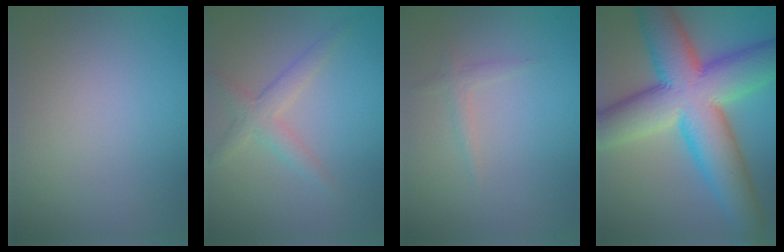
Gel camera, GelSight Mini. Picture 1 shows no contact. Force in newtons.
{"total": 2.5, "press": 2.5, "slide": 0.0}
{"total": 1.0, "press": 1.0, "slide": 0.0}
{"total": 14.0, "press": 14.0, "slide": 0.5}